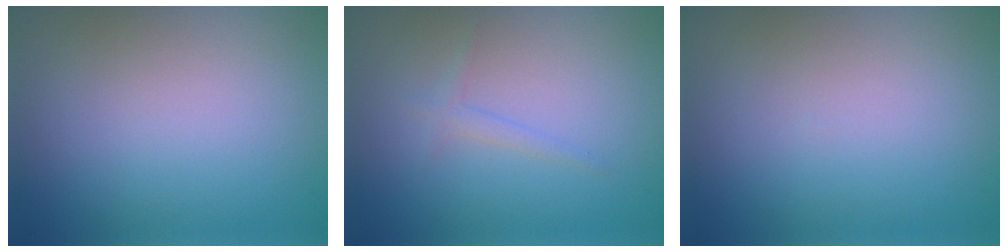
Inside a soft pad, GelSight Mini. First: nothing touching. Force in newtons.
{"total": 1.0, "press": 1.0, "slide": 0.1}
{"total": 0.0}